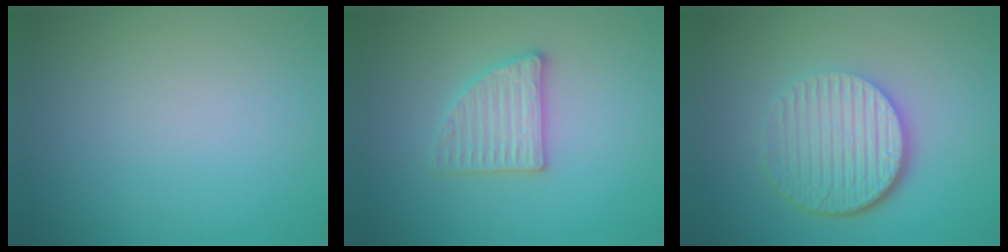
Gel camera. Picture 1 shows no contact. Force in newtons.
{"total": 2.8, "press": 2.7, "slide": 0.5}
{"total": 6.4, "press": 4.4, "slide": 4.7}